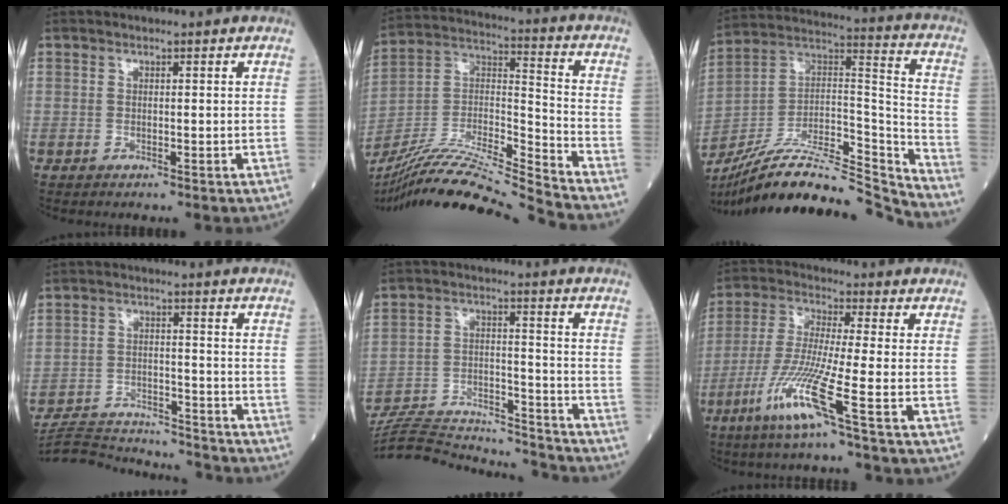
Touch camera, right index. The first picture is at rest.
{"total": 20.9, "force": [-19.2, -1.7, 8.1], "torque": [-0.174, -0.003, -0.342]}
{"total": 22.5, "force": [-20.9, 1.2, 8.1], "torque": [-0.151, 0.028, -0.354]}
{"total": 14.8, "force": [-14.6, 1.1, 2.3], "torque": [-0.043, 0.010, -0.218]}
{"total": 18.8, "force": [-18.3, 1.9, 3.4], "torque": [-0.081, 0.017, -0.283]}
{"total": 10.6, "force": [-5.2, -1.4, 9.2], "torque": [-0.188, -0.025, -0.108]}